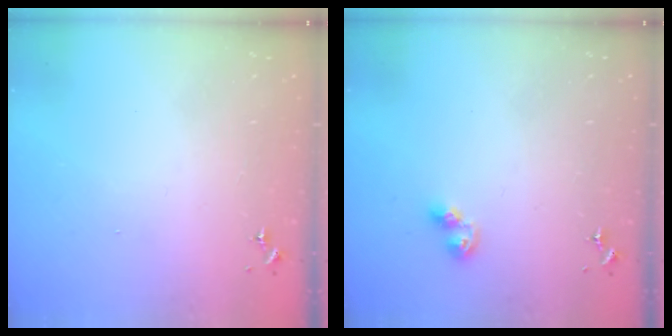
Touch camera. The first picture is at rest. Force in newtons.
{"total": 6.0, "press": 6.0, "slide": 0.3}